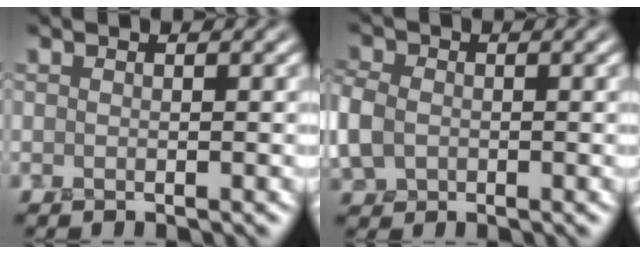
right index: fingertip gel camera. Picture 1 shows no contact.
{"total": 2.9, "force": [-0.1, 2.6, 1.4], "torque": [-0.044, 0.005, -0.008]}